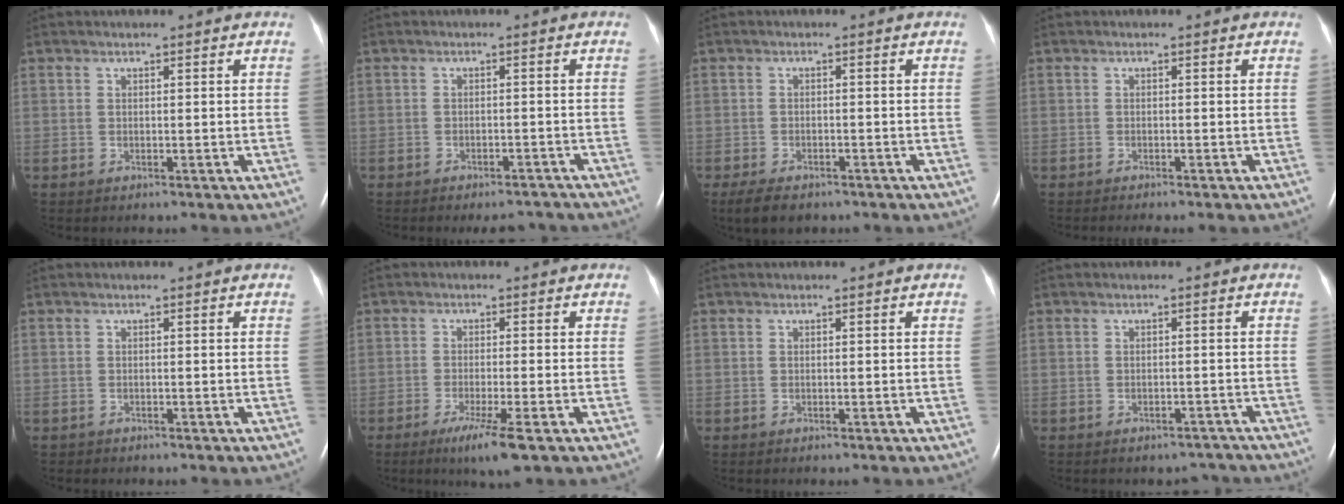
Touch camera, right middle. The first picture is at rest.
{"total": 4.6, "force": [-4.2, 1.3, 1.5], "torque": [-0.013, -0.003, -0.049]}
{"total": 4.4, "force": [-3.2, 1.8, 2.4], "torque": [-0.047, -0.010, -0.045]}
{"total": 2.9, "force": [-2.4, -0.2, 1.6], "torque": [-0.015, -0.002, -0.027]}
{"total": 0.0}
{"total": 5.5, "force": [-3.0, -0.4, 4.6], "torque": [-0.084, -0.022, -0.051]}
{"total": 0.0}
{"total": 3.7, "force": [-3.3, 1.5, 0.5], "torque": [-0.003, 0.006, -0.035]}